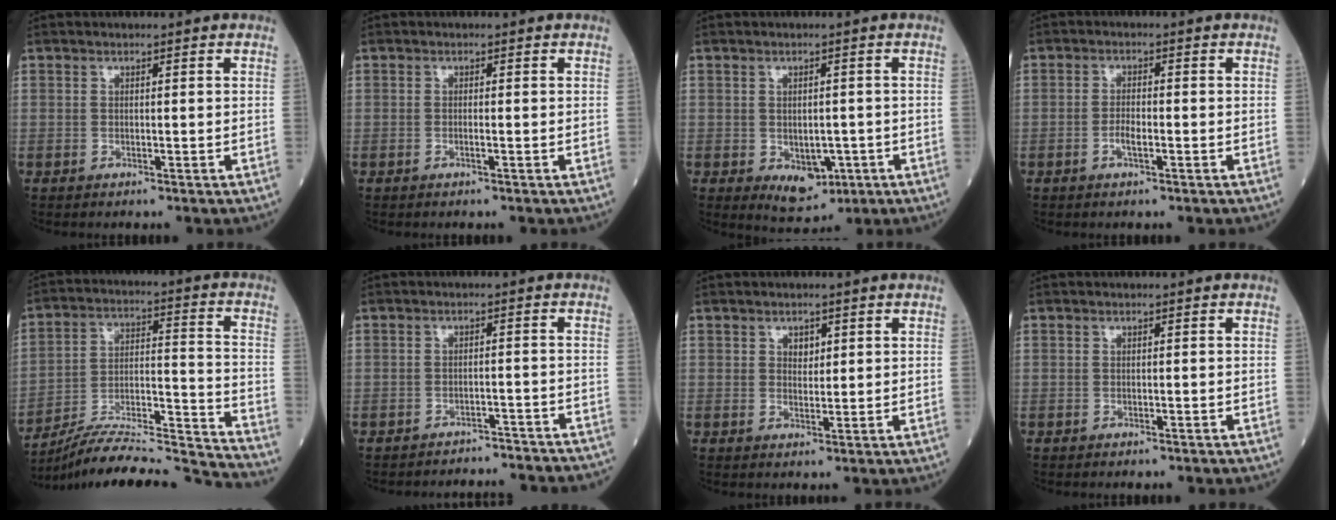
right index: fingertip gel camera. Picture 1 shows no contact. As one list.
[{"total": 0.5, "force": [-0.3, -0.1, 0.4], "torque": [-0.009, 0.001, -0.006]}, {"total": 4.2, "force": [-1.4, 2.8, 2.9], "torque": [-0.034, -0.002, -0.009]}, {"total": 2.3, "force": [-0.8, 0.6, 2.0], "torque": [-0.036, 0.002, -0.014]}, {"total": 22.2, "force": [-21.5, -0.8, 5.7], "torque": [-0.092, 0.016, -0.334]}, {"total": 11.2, "force": [-10.9, 2.3, 1.8], "torque": [-0.017, 0.009, -0.115]}, {"total": 1.8, "force": [0.8, 1.2, 1.0], "torque": [-0.011, -0.002, 0.013]}, {"total": 0.7, "force": [-0.7, 0.2, 0.2], "torque": [-0.009, -0.002, -0.011]}]